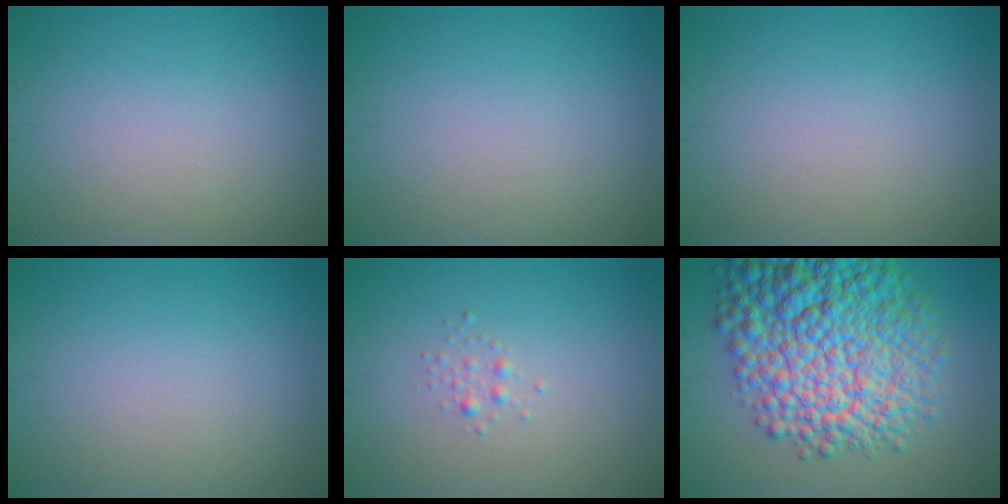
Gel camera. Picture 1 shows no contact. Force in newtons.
{"total": 0.0}
{"total": 0.0}
{"total": 0.0}
{"total": 0.8, "press": 0.8, "slide": 0.0}
{"total": 14.3, "press": 14.3, "slide": 0.5}